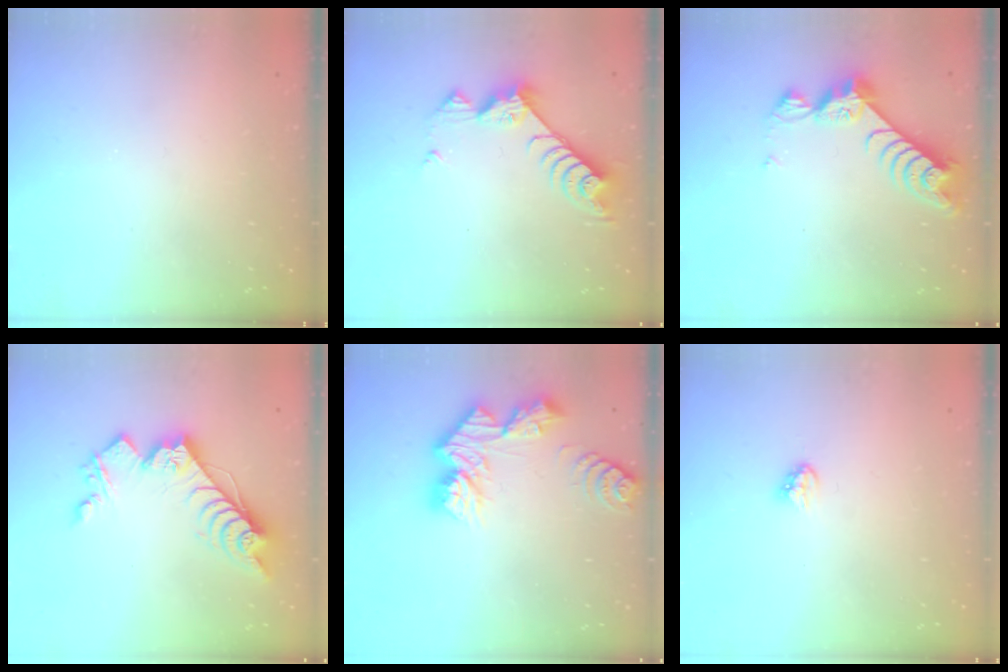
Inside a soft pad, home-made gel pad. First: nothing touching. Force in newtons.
{"total": 8.4, "press": 8.3, "slide": 0.7}
{"total": 9.4, "press": 9.4, "slide": 0.9}
{"total": 16.7, "press": 16.7, "slide": 0.3}
{"total": 12.8, "press": 12.7, "slide": 1.1}
{"total": 3.5, "press": 3.5, "slide": 0.2}